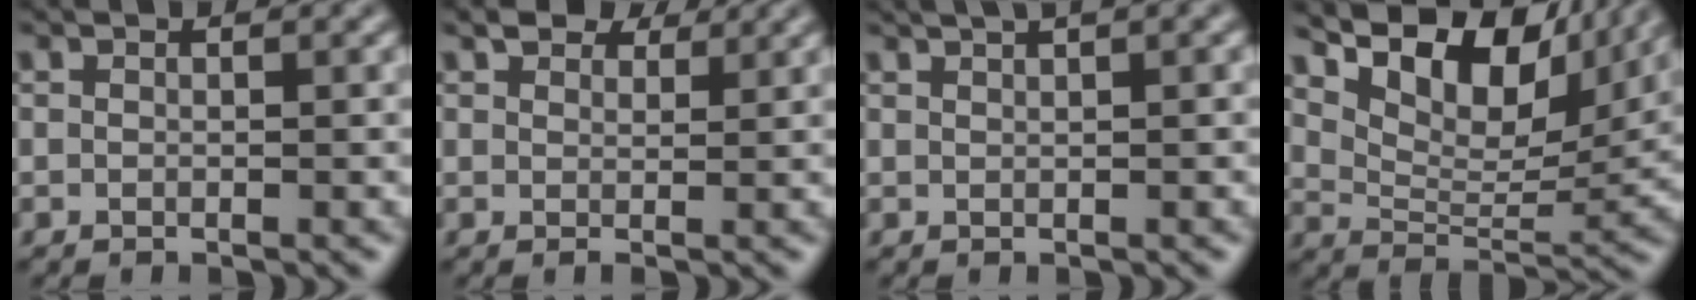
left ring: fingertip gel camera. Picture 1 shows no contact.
{"total": 3.2, "force": [2.5, 1.5, 1.4], "torque": [-0.025, 0.002, 0.037]}
{"total": 2.9, "force": [1.9, 0.7, 2.1], "torque": [-0.021, 0.005, 0.026]}
{"total": 11.6, "force": [7.8, 4.8, 7.1], "torque": [-0.125, 0.010, 0.138]}